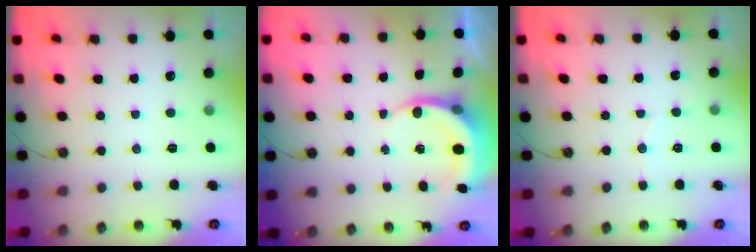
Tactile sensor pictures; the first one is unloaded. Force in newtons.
{"total": 4.3, "press": 4.3, "slide": 0.3}
{"total": 3.2, "press": 3.2, "slide": 0.4}